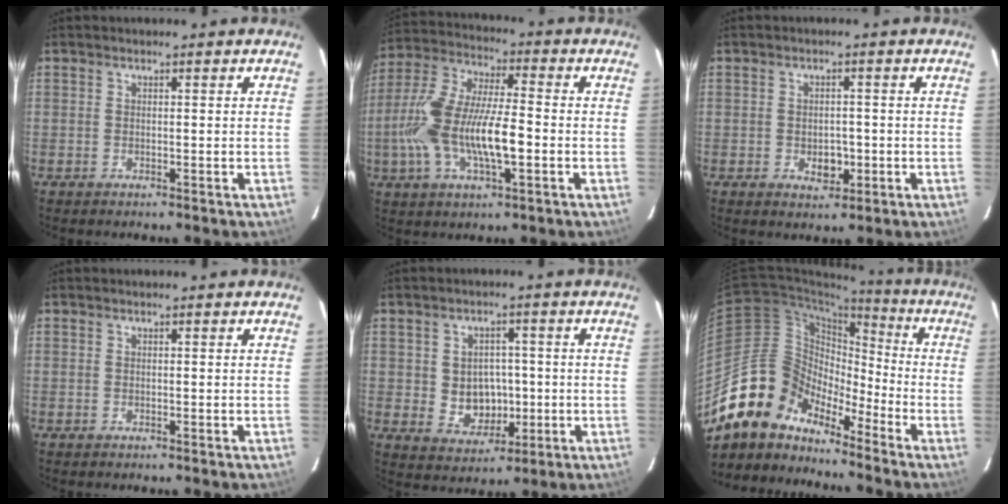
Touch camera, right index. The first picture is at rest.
{"total": 16.7, "force": [-3.4, 5.4, 15.4], "torque": [-0.314, -0.002, -0.066]}
{"total": 3.8, "force": [-1.1, 2.8, 2.3], "torque": [-0.039, -0.002, -0.010]}
{"total": 0.0}
{"total": 7.1, "force": [-0.5, 6.2, 3.5], "torque": [-0.072, 0.006, 0.012]}
{"total": 14.9, "force": [-12.6, 6.8, 4.1], "torque": [-0.071, 0.024, -0.240]}